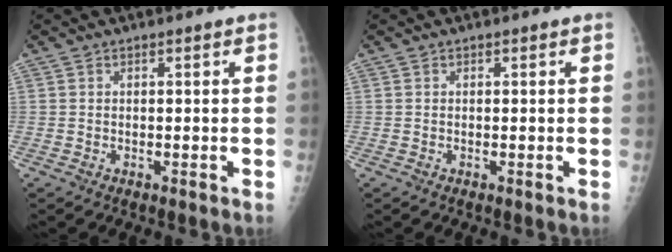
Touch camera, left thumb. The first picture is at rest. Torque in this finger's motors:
{"motor_torque": [0.00, 0.00, 0.01, -0.02, 0.00]}